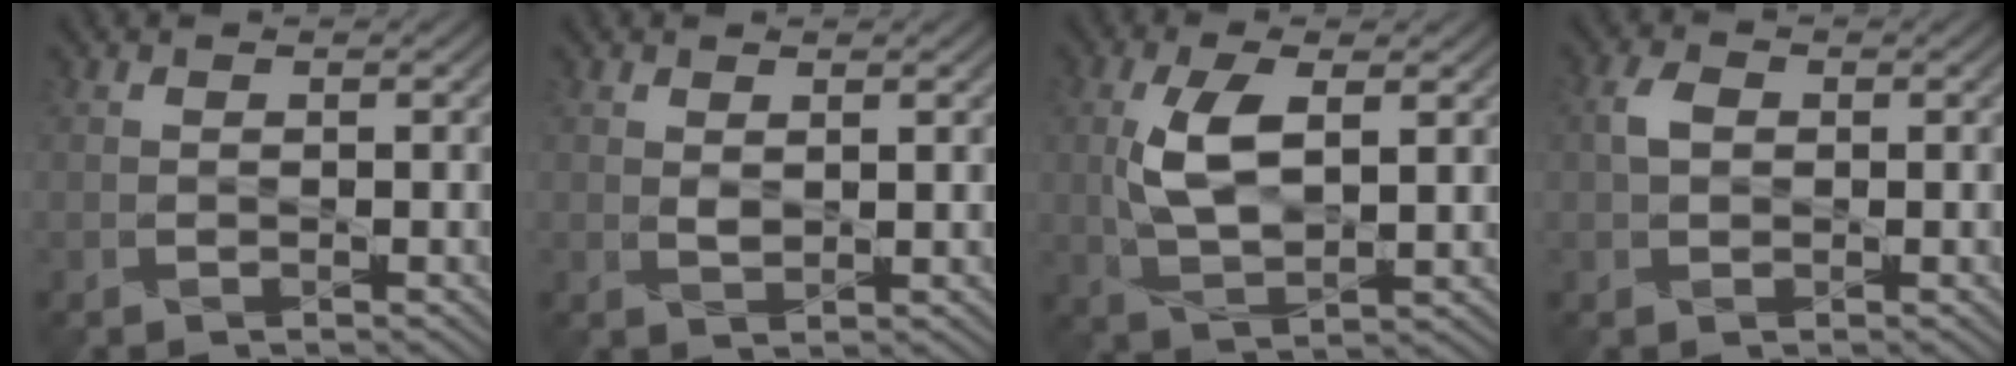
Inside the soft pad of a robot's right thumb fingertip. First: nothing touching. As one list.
[{"total": 1.1, "force": [0.8, 0.3, 0.6], "torque": [-0.018, -0.001, 0.017]}, {"total": 7.3, "force": [1.4, 3.1, 6.5], "torque": [-0.147, 0.001, 0.026]}, {"total": 2.4, "force": [0.3, 1.7, 1.6], "torque": [-0.035, 0.003, 0.001]}]